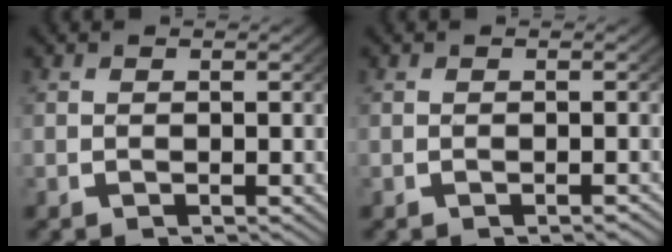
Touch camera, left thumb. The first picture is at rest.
{"total": 0.6, "force": [-0.5, 0.0, 0.3], "torque": [-0.007, 0.001, -0.006]}